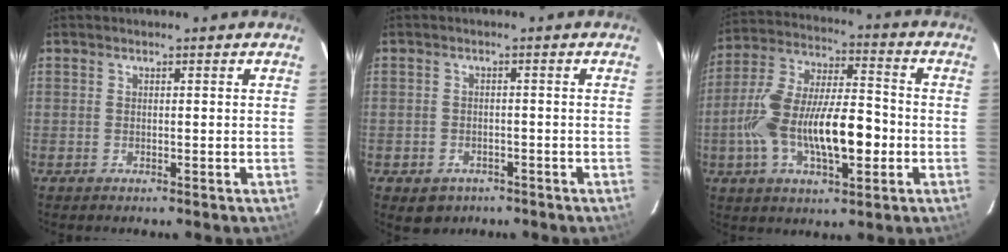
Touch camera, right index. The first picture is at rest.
{"total": 4.5, "force": [-2.6, 3.5, 1.3], "torque": [-0.035, 0.003, -0.029]}
{"total": 18.2, "force": [-4.3, 6.9, 16.3], "torque": [-0.309, 0.002, -0.074]}